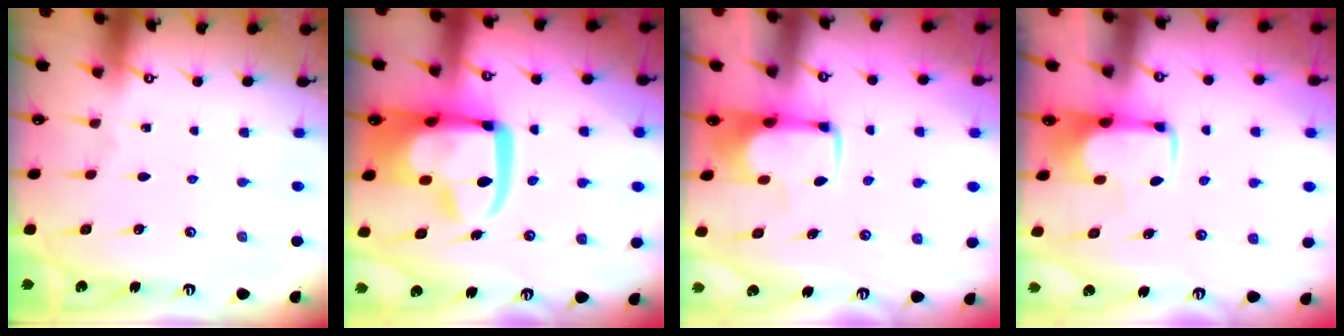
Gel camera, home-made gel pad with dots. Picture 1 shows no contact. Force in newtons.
{"total": 19.3, "press": 19.1, "slide": 2.3}
{"total": 1.8, "press": 1.7, "slide": 0.5}
{"total": 1.9, "press": 1.9, "slide": 0.4}